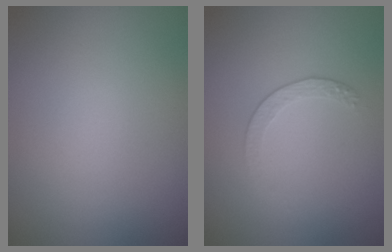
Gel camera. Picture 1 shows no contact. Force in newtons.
{"total": 1.5, "press": 0.9, "slide": 1.2}